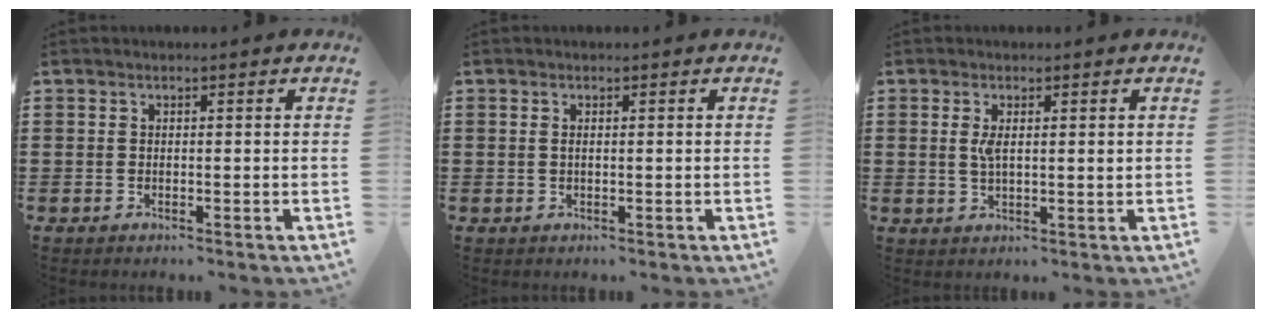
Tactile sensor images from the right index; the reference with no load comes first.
{"total": 0.7, "force": [0.0, 0.1, 0.7], "torque": [-0.014, -0.001, 0.000]}
{"total": 3.0, "force": [0.6, 1.0, 2.7], "torque": [-0.056, 0.005, 0.008]}